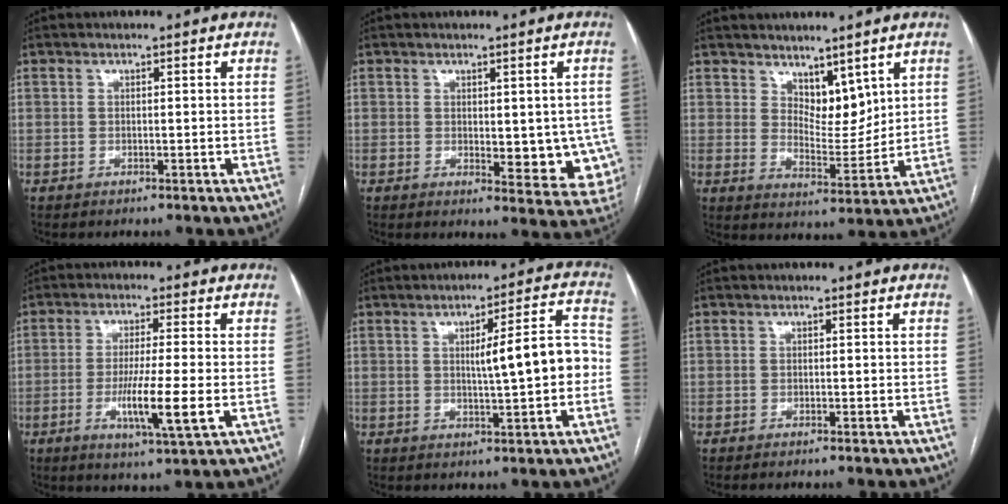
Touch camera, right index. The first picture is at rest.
{"total": 9.8, "force": [-1.1, 4.3, 8.7], "torque": [-0.088, -0.013, -0.005]}
{"total": 6.2, "force": [4.3, 3.0, 3.4], "torque": [-0.051, -0.010, 0.085]}
{"total": 9.0, "force": [-2.3, -0.1, 8.8], "torque": [-0.156, -0.022, -0.042]}
{"total": 8.6, "force": [-0.4, 1.1, 8.6], "torque": [-0.117, 0.022, -0.004]}
{"total": 0.5, "force": [-0.5, -0.1, 0.2], "torque": [-0.005, -0.001, -0.009]}